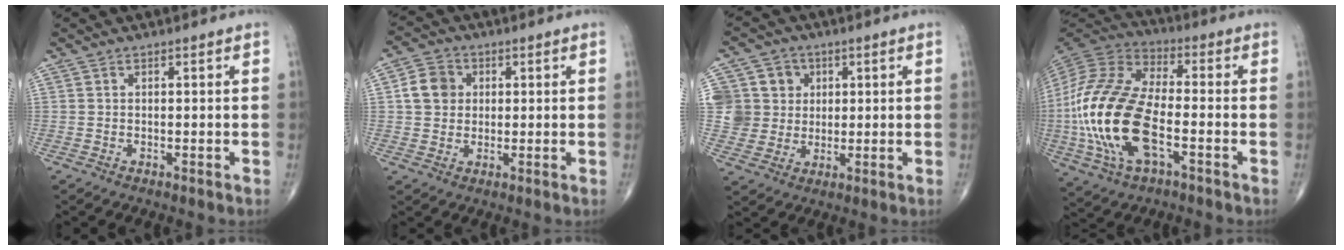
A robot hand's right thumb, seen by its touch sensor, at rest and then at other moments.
{"total": 6.4, "force": [1.1, 5.5, 3.0], "torque": [-0.038, 0.005, 0.012]}
{"total": 10.0, "force": [2.2, 9.5, 2.3], "torque": [-0.011, 0.008, 0.042]}
{"total": 23.0, "force": [-5.1, 11.0, 19.6], "torque": [-0.437, 0.009, -0.094]}